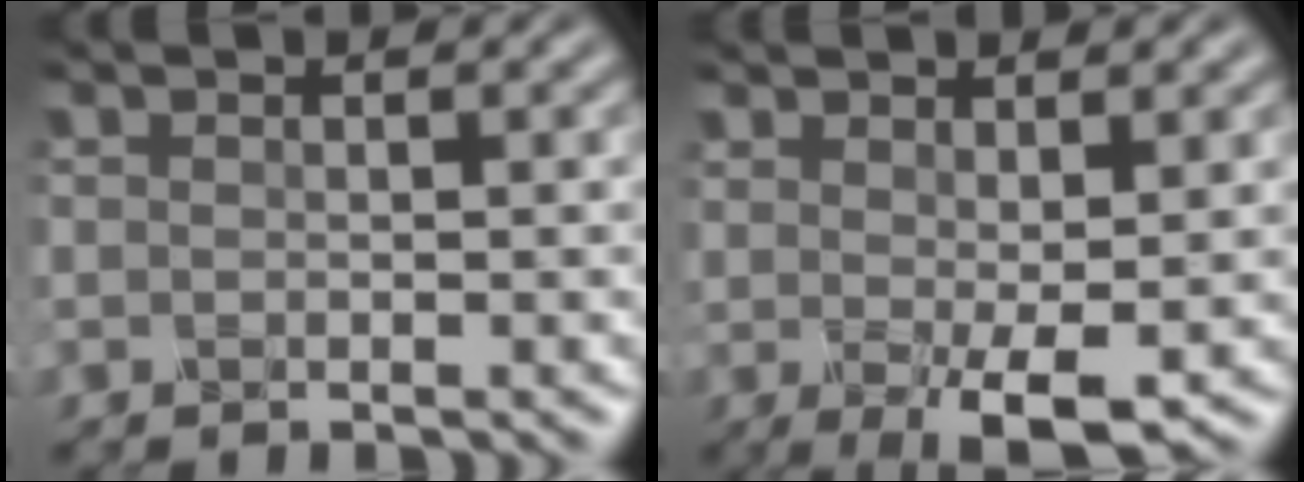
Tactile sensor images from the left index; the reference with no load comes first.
{"total": 3.9, "force": [0.2, 1.0, 3.7], "torque": [-0.071, -0.015, 0.011]}